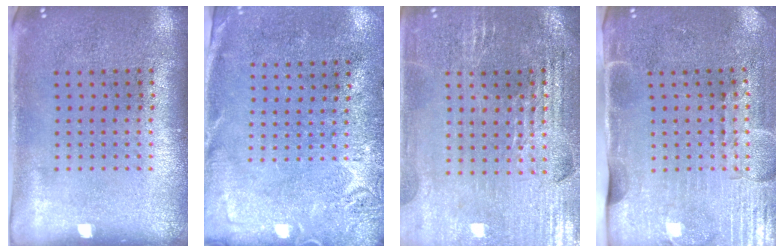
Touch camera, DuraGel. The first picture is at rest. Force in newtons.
{"total": 2.6, "press": 2.2, "slide": 1.4}
{"total": 2.9, "press": 2.8, "slide": 0.4}
{"total": 4.5, "press": 3.7, "slide": 2.5}